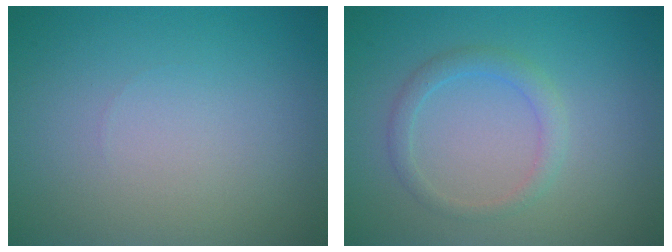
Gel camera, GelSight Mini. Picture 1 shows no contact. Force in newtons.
{"total": 1.8, "press": 1.8, "slide": 0.1}